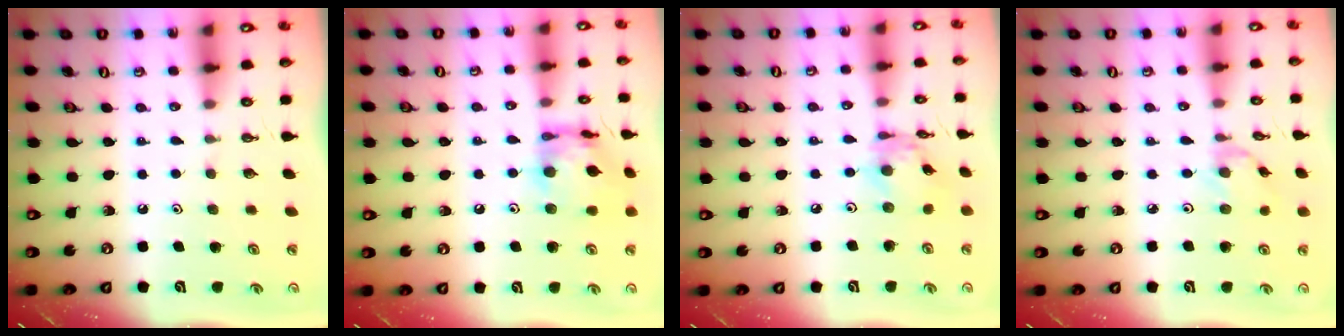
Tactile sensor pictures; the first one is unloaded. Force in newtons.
{"total": 14.1, "press": 14.0, "slide": 1.2}
{"total": 8.3, "press": 8.3, "slide": 0.5}
{"total": 1.3, "press": 1.2, "slide": 0.4}